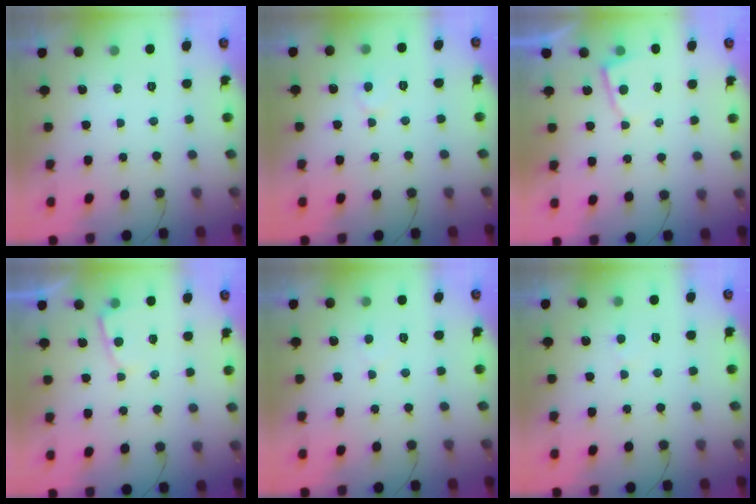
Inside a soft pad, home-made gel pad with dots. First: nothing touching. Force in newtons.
{"total": 4.6, "press": 4.6, "slide": 0.4}
{"total": 3.2, "press": 3.2, "slide": 0.5}
{"total": 2.6, "press": 2.6, "slide": 0.2}
{"total": 2.6, "press": 2.6, "slide": 0.2}
{"total": 3.5, "press": 3.5, "slide": 0.4}